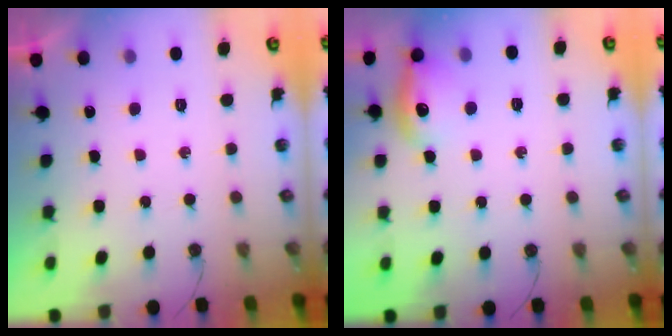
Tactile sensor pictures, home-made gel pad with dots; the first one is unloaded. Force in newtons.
{"total": 13.6, "press": 13.6, "slide": 1.1}